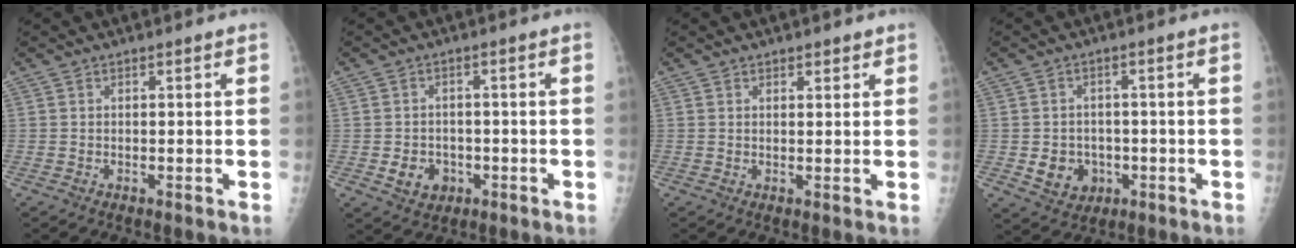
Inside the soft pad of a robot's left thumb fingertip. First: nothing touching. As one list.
[{"total": 5.1, "force": [-1.5, 4.3, 2.3], "torque": [-0.020, 0.008, -0.017]}, {"total": 1.6, "force": [1.1, 1.0, 0.6], "torque": [0.006, -0.006, 0.012]}, {"total": 6.5, "force": [-1.5, 5.6, 2.8], "torque": [-0.020, 0.008, -0.016]}]